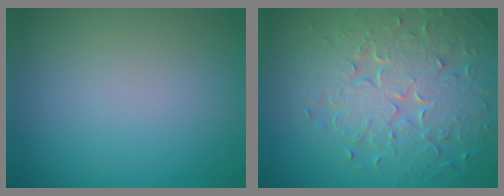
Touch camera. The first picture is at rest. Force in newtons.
{"total": 8.0, "press": 5.8, "slide": 5.5}